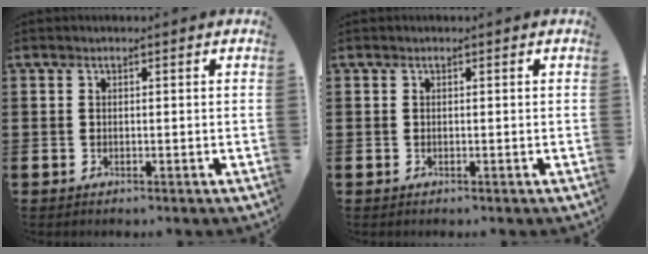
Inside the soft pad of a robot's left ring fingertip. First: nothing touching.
{"total": 0.0}